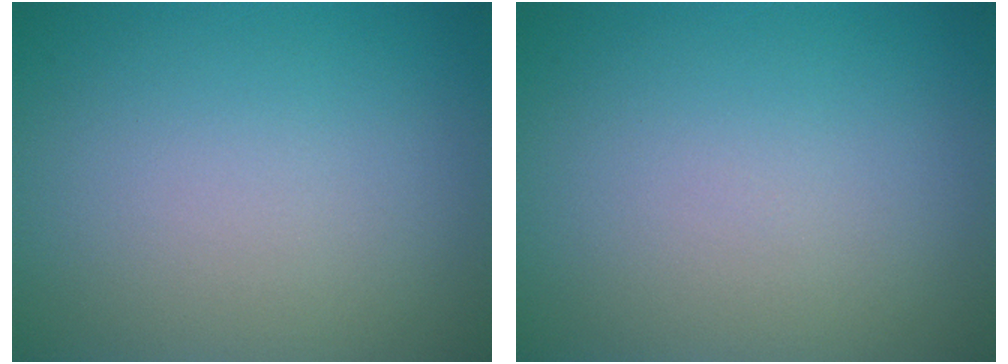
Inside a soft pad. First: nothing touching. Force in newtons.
{"total": 0.0}